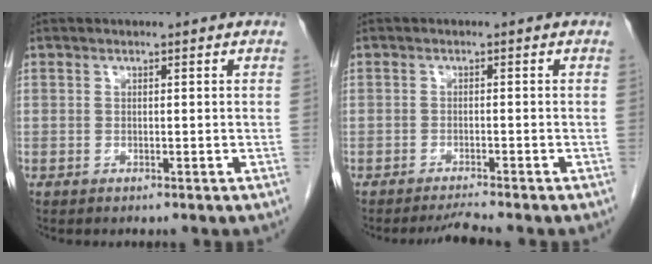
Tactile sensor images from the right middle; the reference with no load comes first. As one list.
[{"total": 2.3, "force": [-2.0, -1.0, 0.3], "torque": [-0.016, -0.015, -0.034]}]